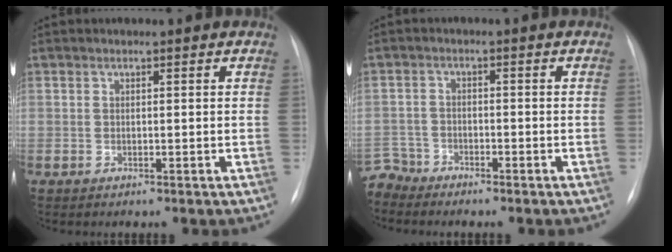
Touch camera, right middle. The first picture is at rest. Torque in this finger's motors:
{"motor_torque": [-0.11, -0.31, -0.07, -0.07]}